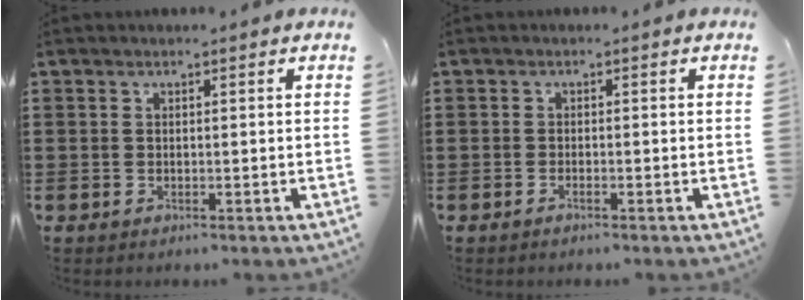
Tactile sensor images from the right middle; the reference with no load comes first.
{"total": 0.8, "force": [-0.6, 0.0, 0.5], "torque": [-0.012, -0.005, -0.009]}